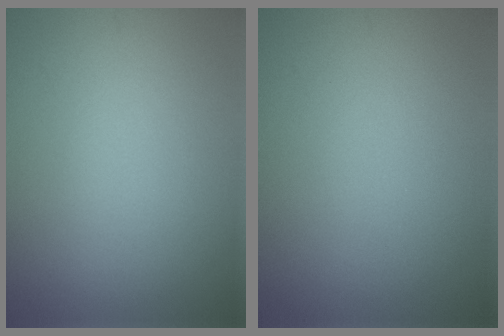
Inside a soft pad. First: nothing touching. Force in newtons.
{"total": 0.0}